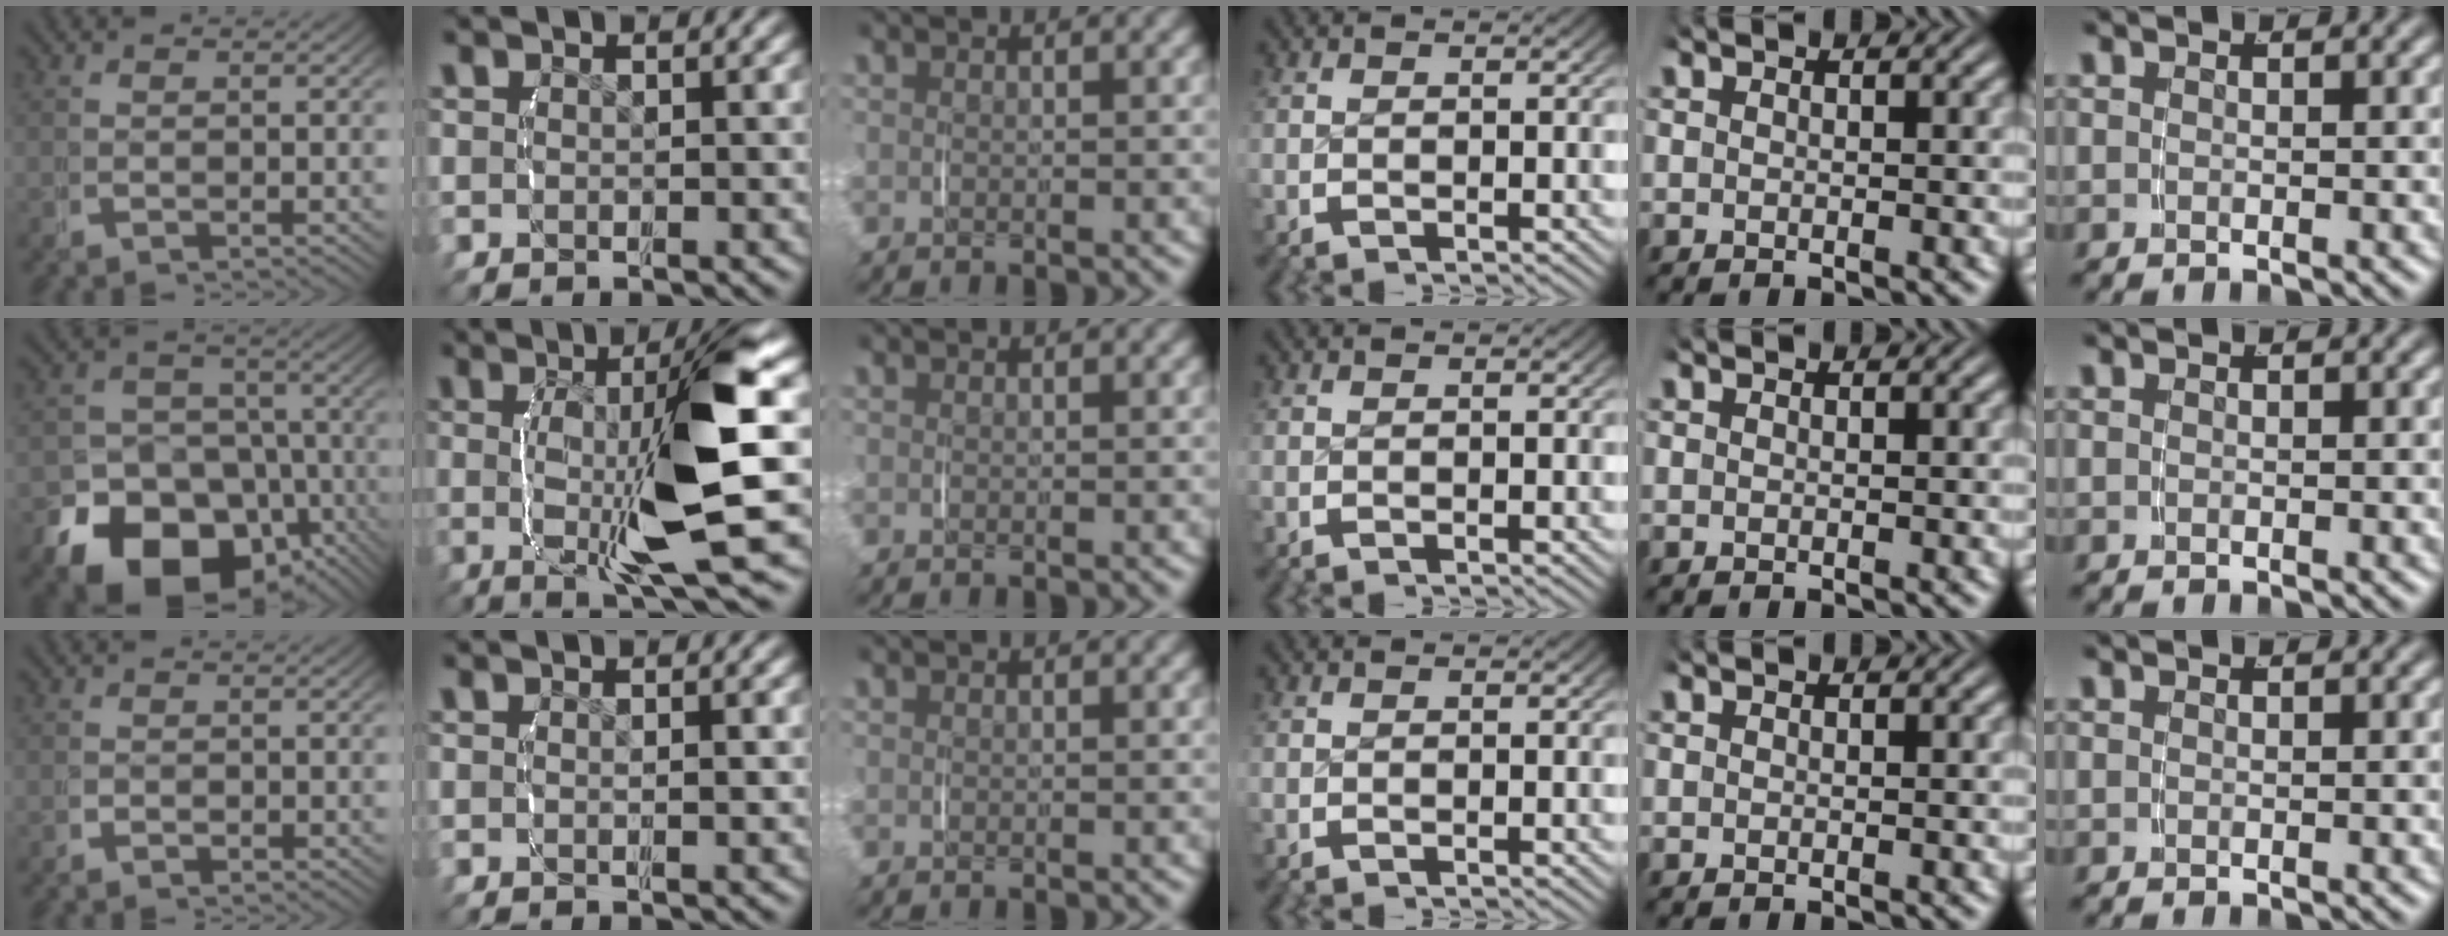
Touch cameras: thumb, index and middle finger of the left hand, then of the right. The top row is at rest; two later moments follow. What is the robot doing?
{"motion": "lift_and_place", "object": "jar lid"}